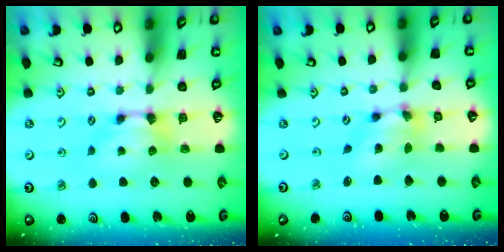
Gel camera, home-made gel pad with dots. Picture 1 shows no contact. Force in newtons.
{"total": 5.5, "press": 5.1, "slide": 1.9}